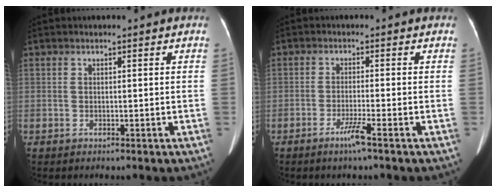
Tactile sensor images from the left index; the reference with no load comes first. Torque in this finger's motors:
{"motor_torque": [0.01, 0.02, 0.03, 0.07]}